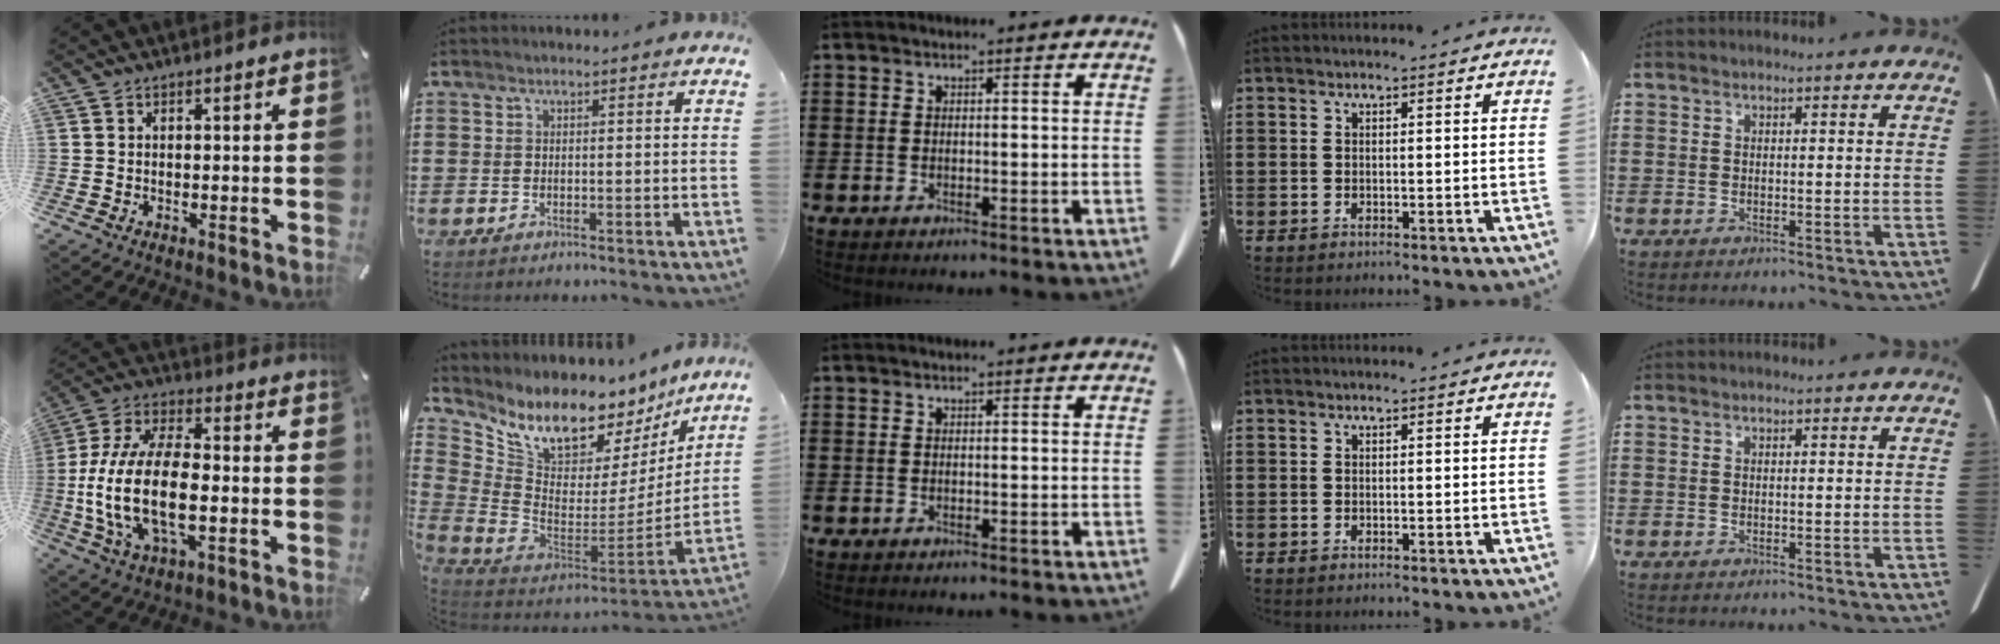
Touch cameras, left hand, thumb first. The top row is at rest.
{"thumb": {"total": 18.1, "force": [-3.2, 9.6, 15.1], "torque": [-0.328, -0.006, -0.057]}, "index": {"total": 9.9, "force": [7.9, 4.1, 4.3], "torque": [-0.113, -0.074, 0.138]}}